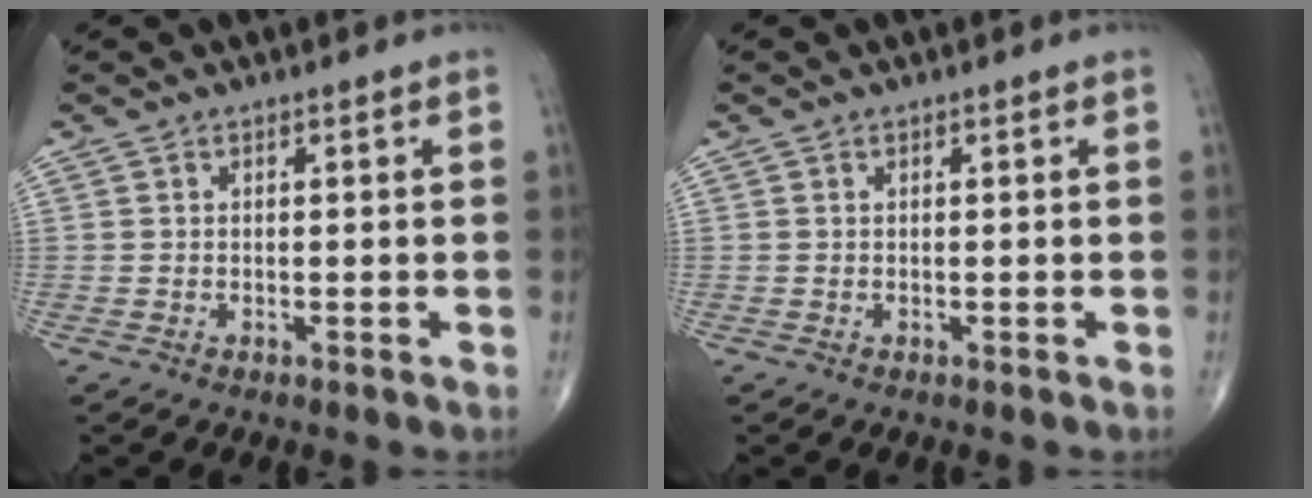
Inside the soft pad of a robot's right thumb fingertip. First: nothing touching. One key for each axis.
{"total": 0.0}